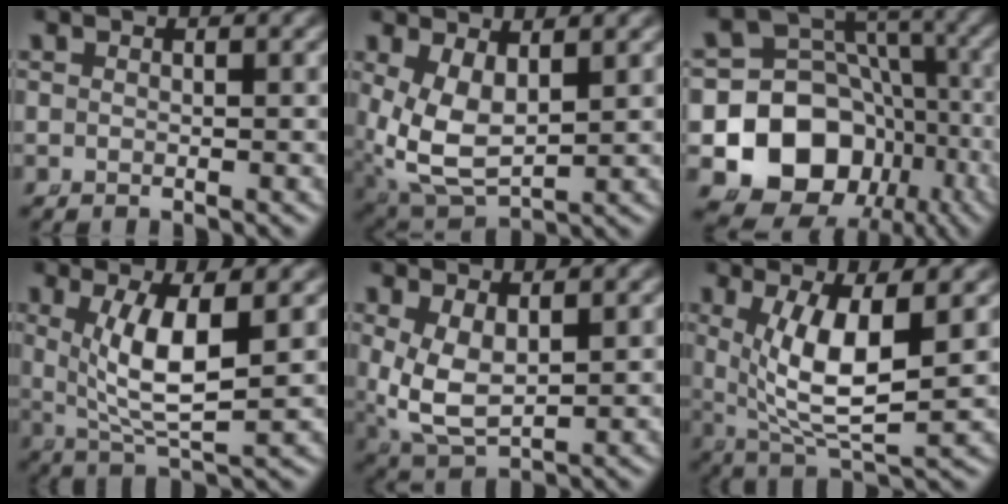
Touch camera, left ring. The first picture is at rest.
{"total": 7.6, "force": [0.0, 5.8, 4.9], "torque": [-0.134, -0.050, 0.021]}
{"total": 20.0, "force": [-5.3, 17.0, 9.1], "torque": [-0.206, -0.091, -0.071]}
{"total": 6.4, "force": [1.2, 2.5, 5.8], "torque": [-0.110, -0.016, 0.036]}
{"total": 6.3, "force": [0.3, 4.7, 4.2], "torque": [-0.119, -0.039, 0.025]}
{"total": 7.8, "force": [1.1, 3.6, 6.8], "torque": [-0.130, -0.022, 0.037]}